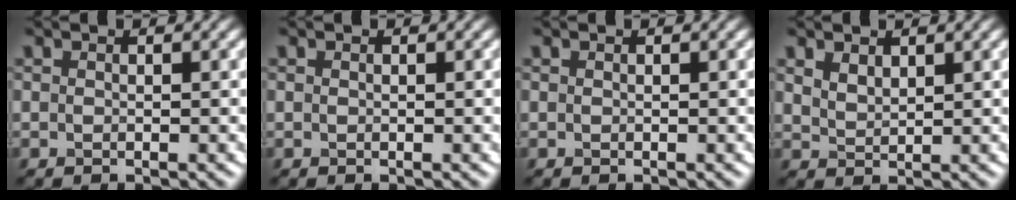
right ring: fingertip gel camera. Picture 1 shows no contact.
{"total": 0.0}
{"total": 0.0}
{"total": 1.8, "force": [1.2, 1.0, 0.9], "torque": [-0.021, -0.002, 0.029]}